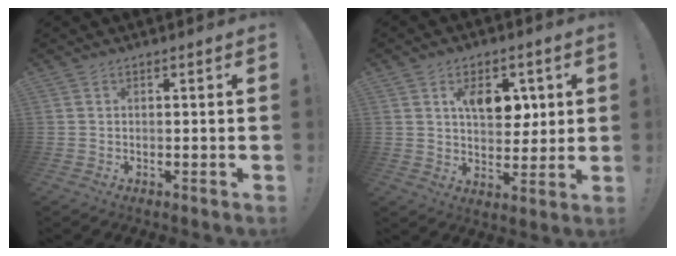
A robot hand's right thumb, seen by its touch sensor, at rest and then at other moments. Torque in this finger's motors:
{"motor_torque": [0.24, 0.01, 0.36, 0.35, 0.00]}